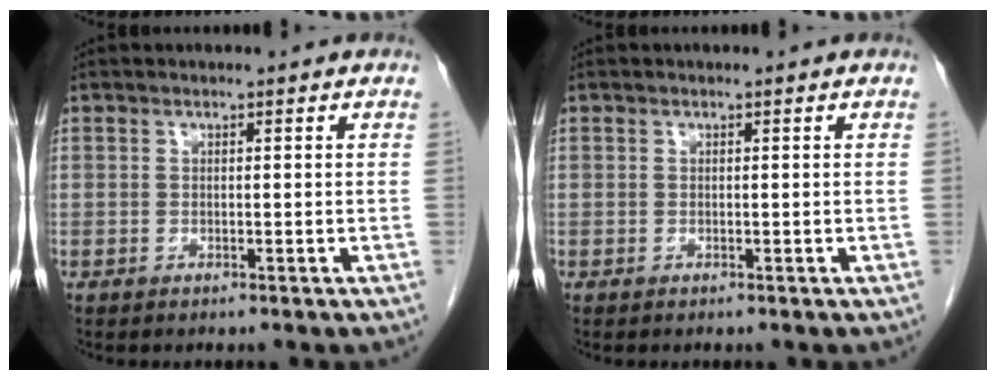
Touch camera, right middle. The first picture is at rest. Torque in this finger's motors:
{"motor_torque": [0.00, 0.00, 0.00, -0.01]}